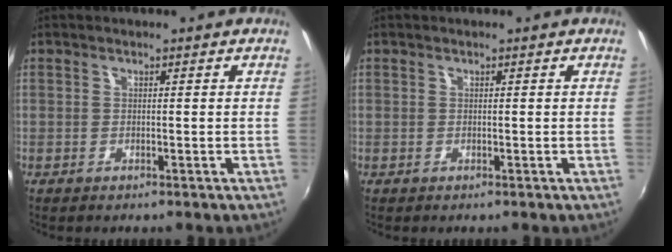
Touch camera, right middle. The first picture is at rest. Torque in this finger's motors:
{"motor_torque": [0.17, -0.16, 0.03, 0.00]}